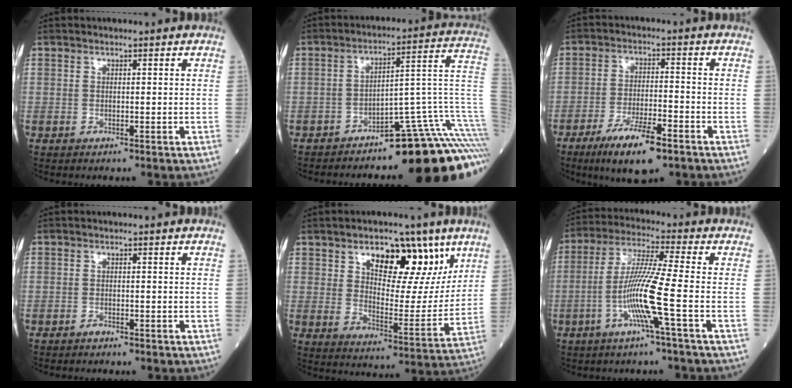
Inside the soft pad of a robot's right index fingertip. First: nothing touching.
{"total": 20.0, "force": [-15.7, 1.7, 12.3], "torque": [-0.086, 0.053, -0.218]}
{"total": 10.6, "force": [-6.7, 2.4, 7.9], "torque": [-0.149, -0.017, -0.111]}
{"total": 1.4, "force": [-1.2, 0.6, 0.4], "torque": [-0.017, -0.001, -0.017]}
{"total": 16.0, "force": [8.2, 7.9, 11.2], "torque": [-0.171, 0.008, 0.138]}
{"total": 10.7, "force": [-3.4, -1.0, 10.1], "torque": [-0.207, -0.005, -0.071]}